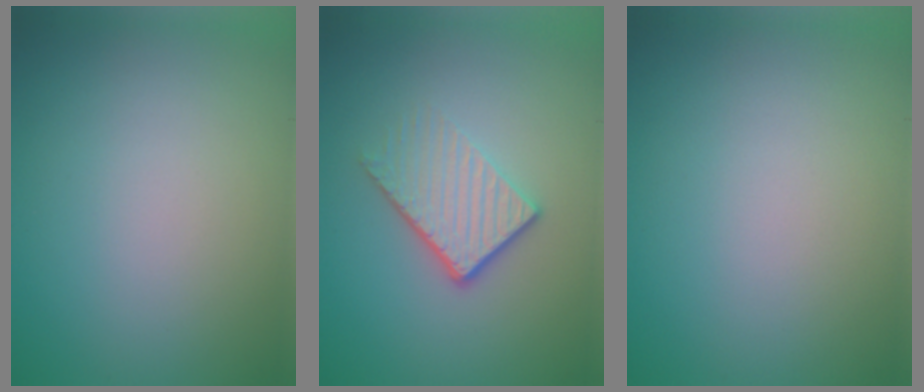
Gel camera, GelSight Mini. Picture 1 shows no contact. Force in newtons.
{"total": 3.9, "press": 2.7, "slide": 2.9}
{"total": 0.0}